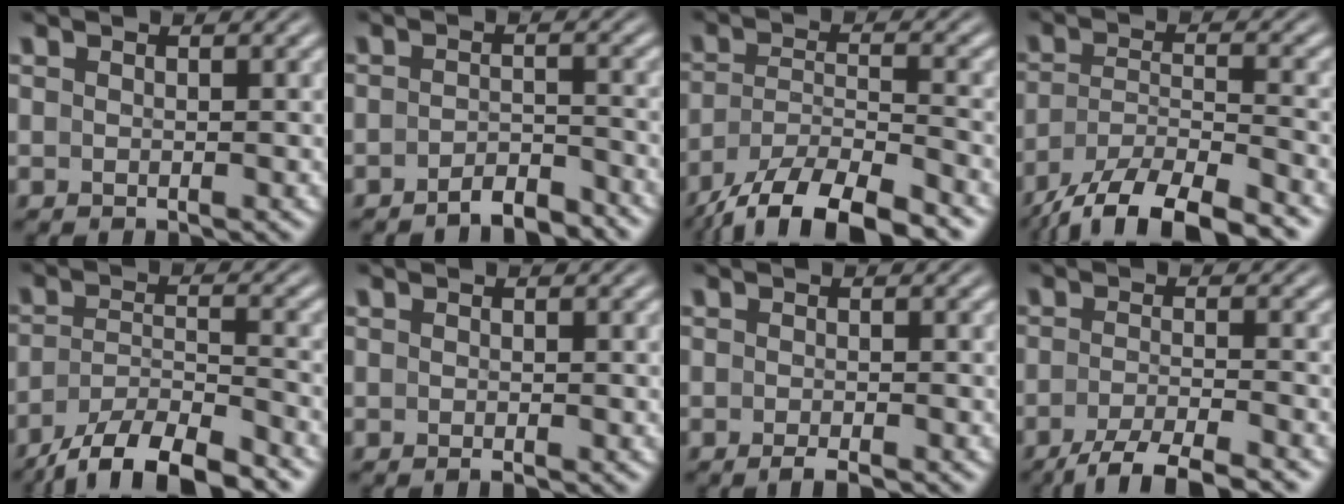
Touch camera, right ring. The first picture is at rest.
{"total": 3.7, "force": [-3.6, 0.4, 0.8], "torque": [-0.002, -0.005, -0.063]}
{"total": 8.7, "force": [-6.2, 4.0, 4.7], "torque": [-0.082, -0.024, -0.090]}
{"total": 8.7, "force": [-6.1, 4.2, 4.6], "torque": [-0.083, -0.023, -0.089]}
{"total": 7.9, "force": [-6.1, 3.4, 3.8], "torque": [-0.060, -0.021, -0.091]}
{"total": 0.6, "force": [-0.5, -0.1, 0.2], "torque": [-0.001, 0.001, -0.010]}
{"total": 1.4, "force": [-1.2, -0.1, 0.5], "torque": [-0.010, -0.001, -0.022]}
{"total": 6.1, "force": [-4.9, 1.5, 3.3], "torque": [-0.048, -0.016, -0.071]}